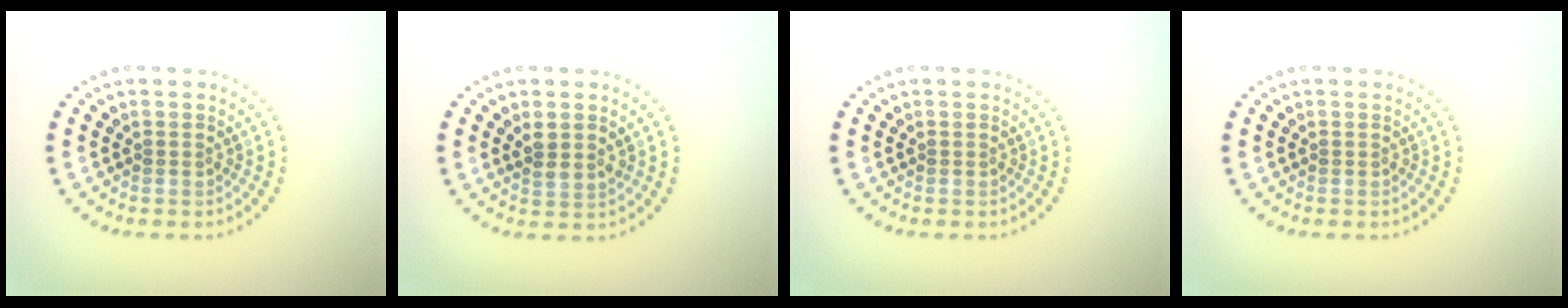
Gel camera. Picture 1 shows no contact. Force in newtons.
{"total": 1.6, "press": 1.4, "slide": 0.7}
{"total": 0.0}
{"total": 0.0}